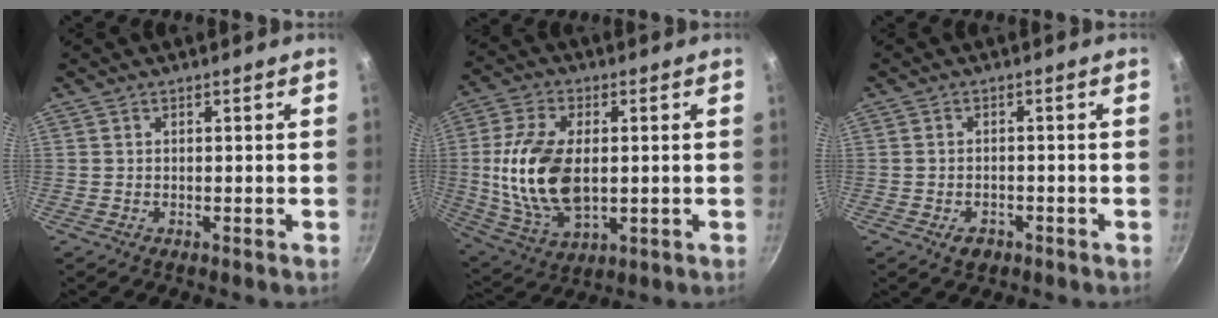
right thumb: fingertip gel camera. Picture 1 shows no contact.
{"total": 16.9, "force": [0.5, 9.8, 13.7], "torque": [-0.260, -0.001, 0.017]}
{"total": 2.8, "force": [-1.5, 1.9, 1.4], "torque": [-0.020, 0.013, -0.019]}